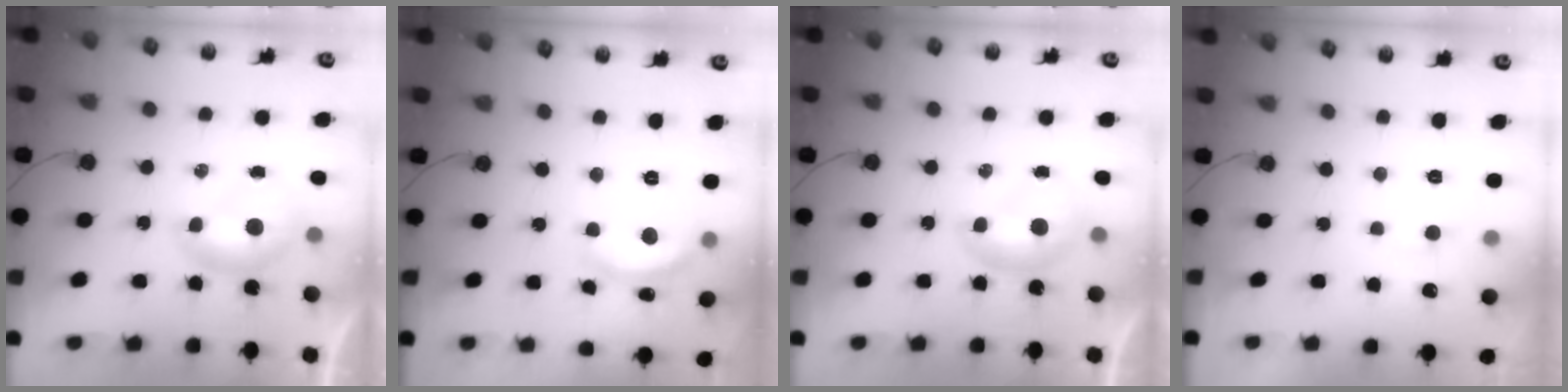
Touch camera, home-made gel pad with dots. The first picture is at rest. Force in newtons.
{"total": 7.3, "press": 7.3, "slide": 0.5}
{"total": 0.0}
{"total": 2.4, "press": 2.3, "slide": 0.4}